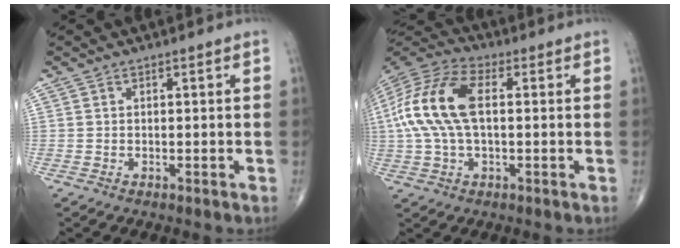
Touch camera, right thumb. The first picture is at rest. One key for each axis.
{"total": 15.7, "fx": 1.5, "fy": 8.2, "fz": 13.3, "tx": -0.291, "ty": 0.029, "tz": 0.022}